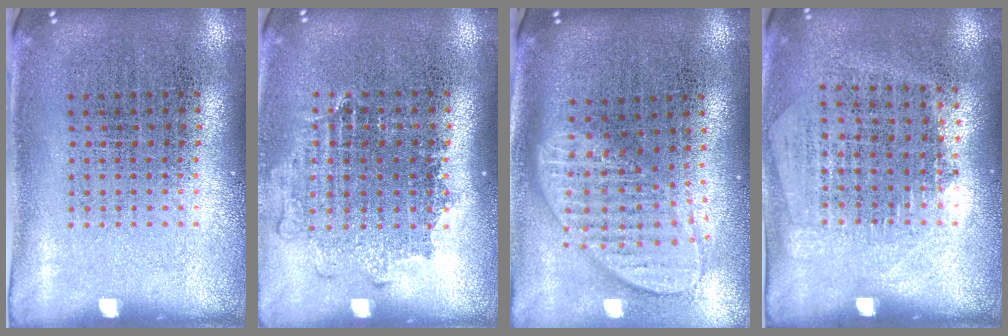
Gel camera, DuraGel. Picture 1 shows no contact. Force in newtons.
{"total": 1.1, "press": 1.0, "slide": 0.4}
{"total": 2.0, "press": 1.6, "slide": 1.1}
{"total": 1.3, "press": 1.1, "slide": 0.6}